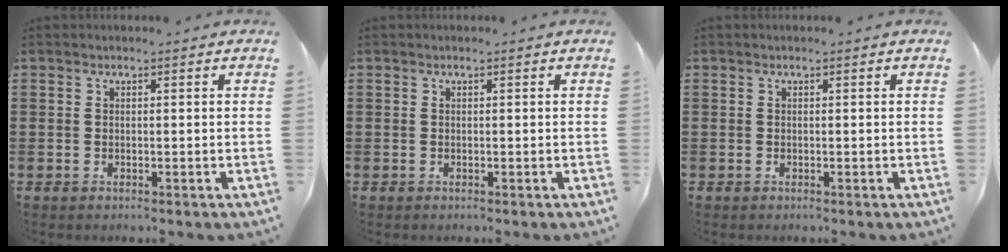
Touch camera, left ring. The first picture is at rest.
{"total": 0.0}
{"total": 0.0}